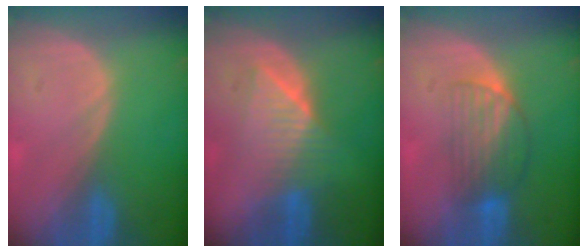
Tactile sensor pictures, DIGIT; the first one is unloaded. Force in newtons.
{"total": 6.4, "press": 6.3, "slide": 1.2}
{"total": 6.6, "press": 5.6, "slide": 3.4}